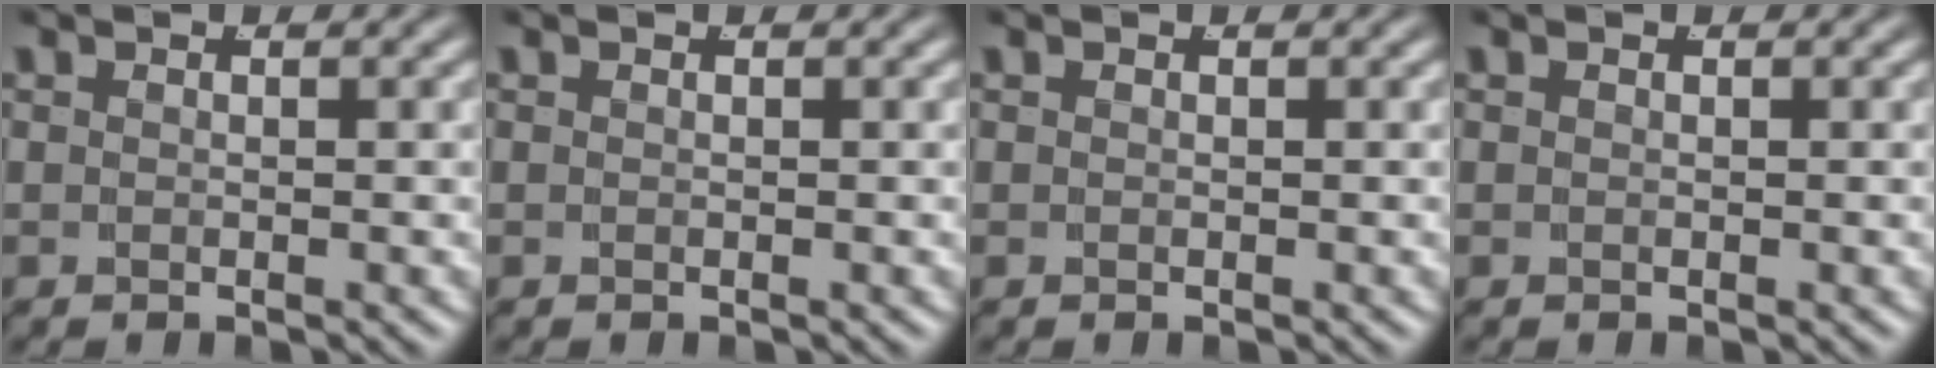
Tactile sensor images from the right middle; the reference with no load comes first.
{"total": 0.0}
{"total": 0.0}
{"total": 0.0}